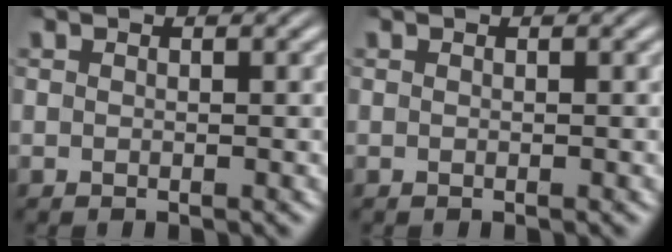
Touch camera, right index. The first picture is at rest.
{"total": 0.0}